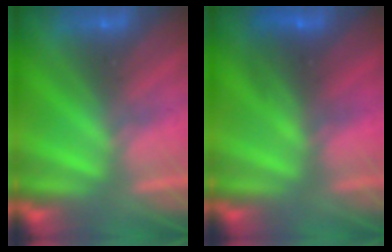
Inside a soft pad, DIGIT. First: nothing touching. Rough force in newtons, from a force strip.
{"total": 2.7}